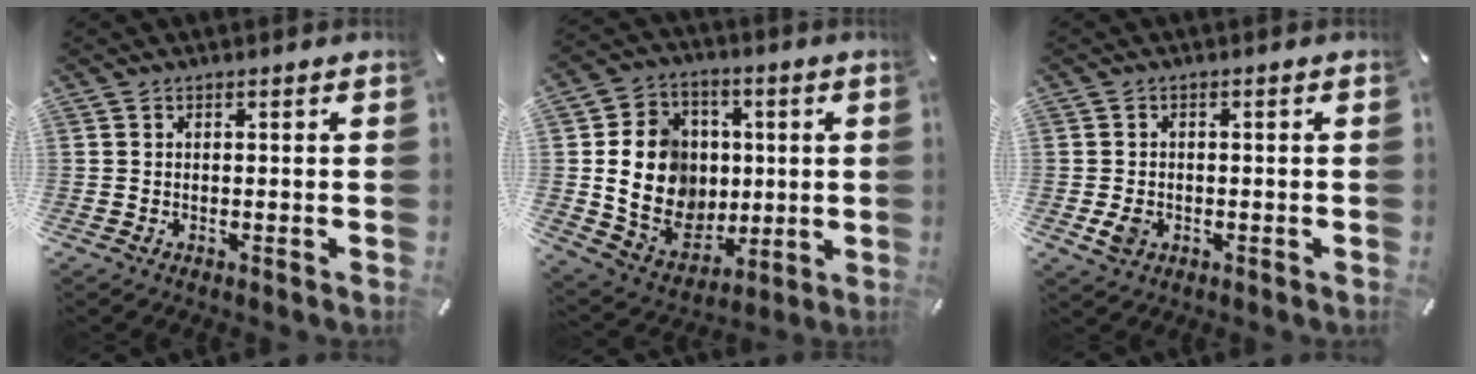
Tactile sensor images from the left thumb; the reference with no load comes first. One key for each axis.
{"total": 16.4, "fx": 1.2, "fy": 14.4, "fz": 7.6, "tx": -0.148, "ty": -0.003, "tz": 0.037}
{"total": 3.1, "fx": -0.8, "fy": 2.4, "fz": 1.8, "tx": -0.044, "ty": -0.002, "tz": -0.017}